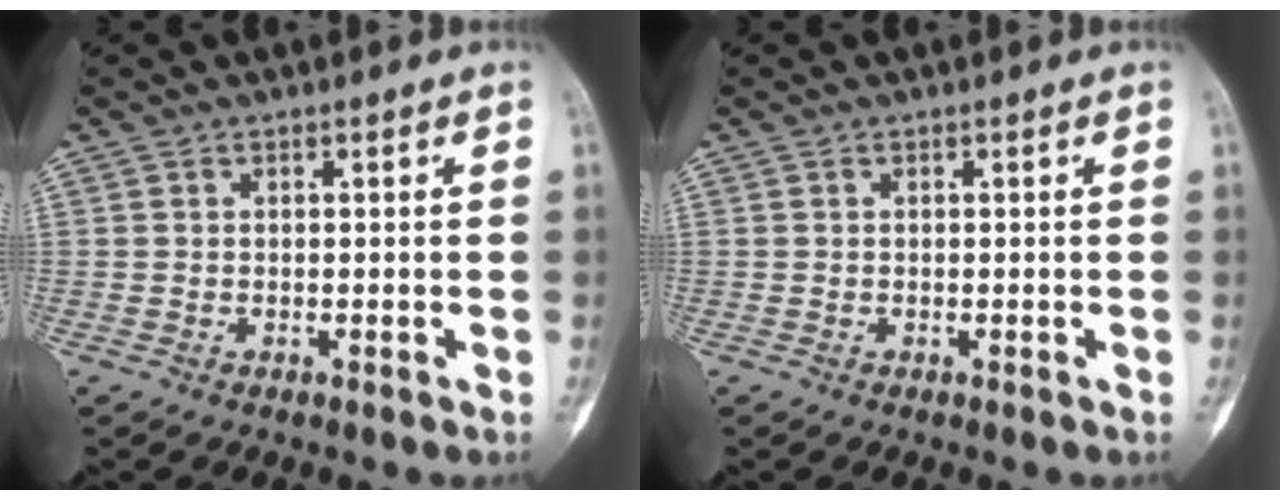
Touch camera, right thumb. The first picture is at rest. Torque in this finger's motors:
{"motor_torque": [-0.01, 0.01, 0.10, 0.10, 0.10]}